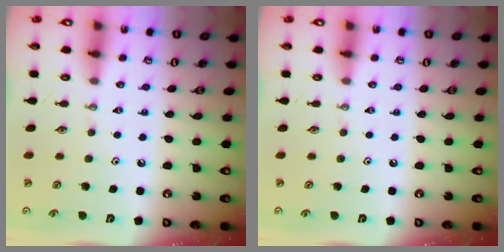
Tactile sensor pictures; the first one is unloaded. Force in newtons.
{"total": 0.0}